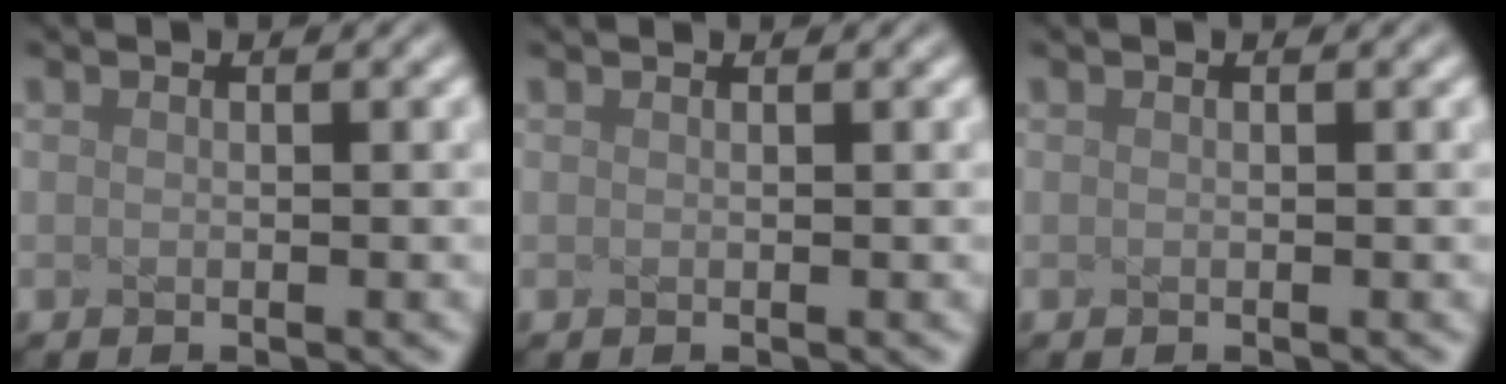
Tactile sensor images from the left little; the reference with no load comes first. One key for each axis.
{"total": 0.6, "fx": 0.6, "fy": 0.1, "fz": 0.1, "tx": -0.002, "ty": -0.003, "tz": 0.001}
{"total": 0.0}